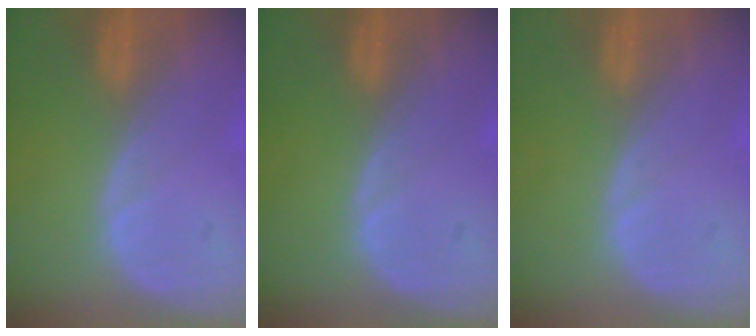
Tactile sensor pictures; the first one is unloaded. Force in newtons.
{"total": 0.0}
{"total": 0.0}